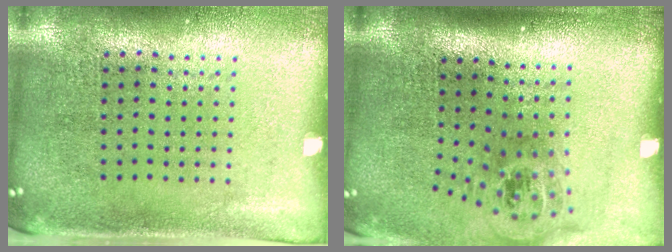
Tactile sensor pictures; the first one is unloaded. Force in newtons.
{"total": 1.6, "press": 1.2, "slide": 1.0}